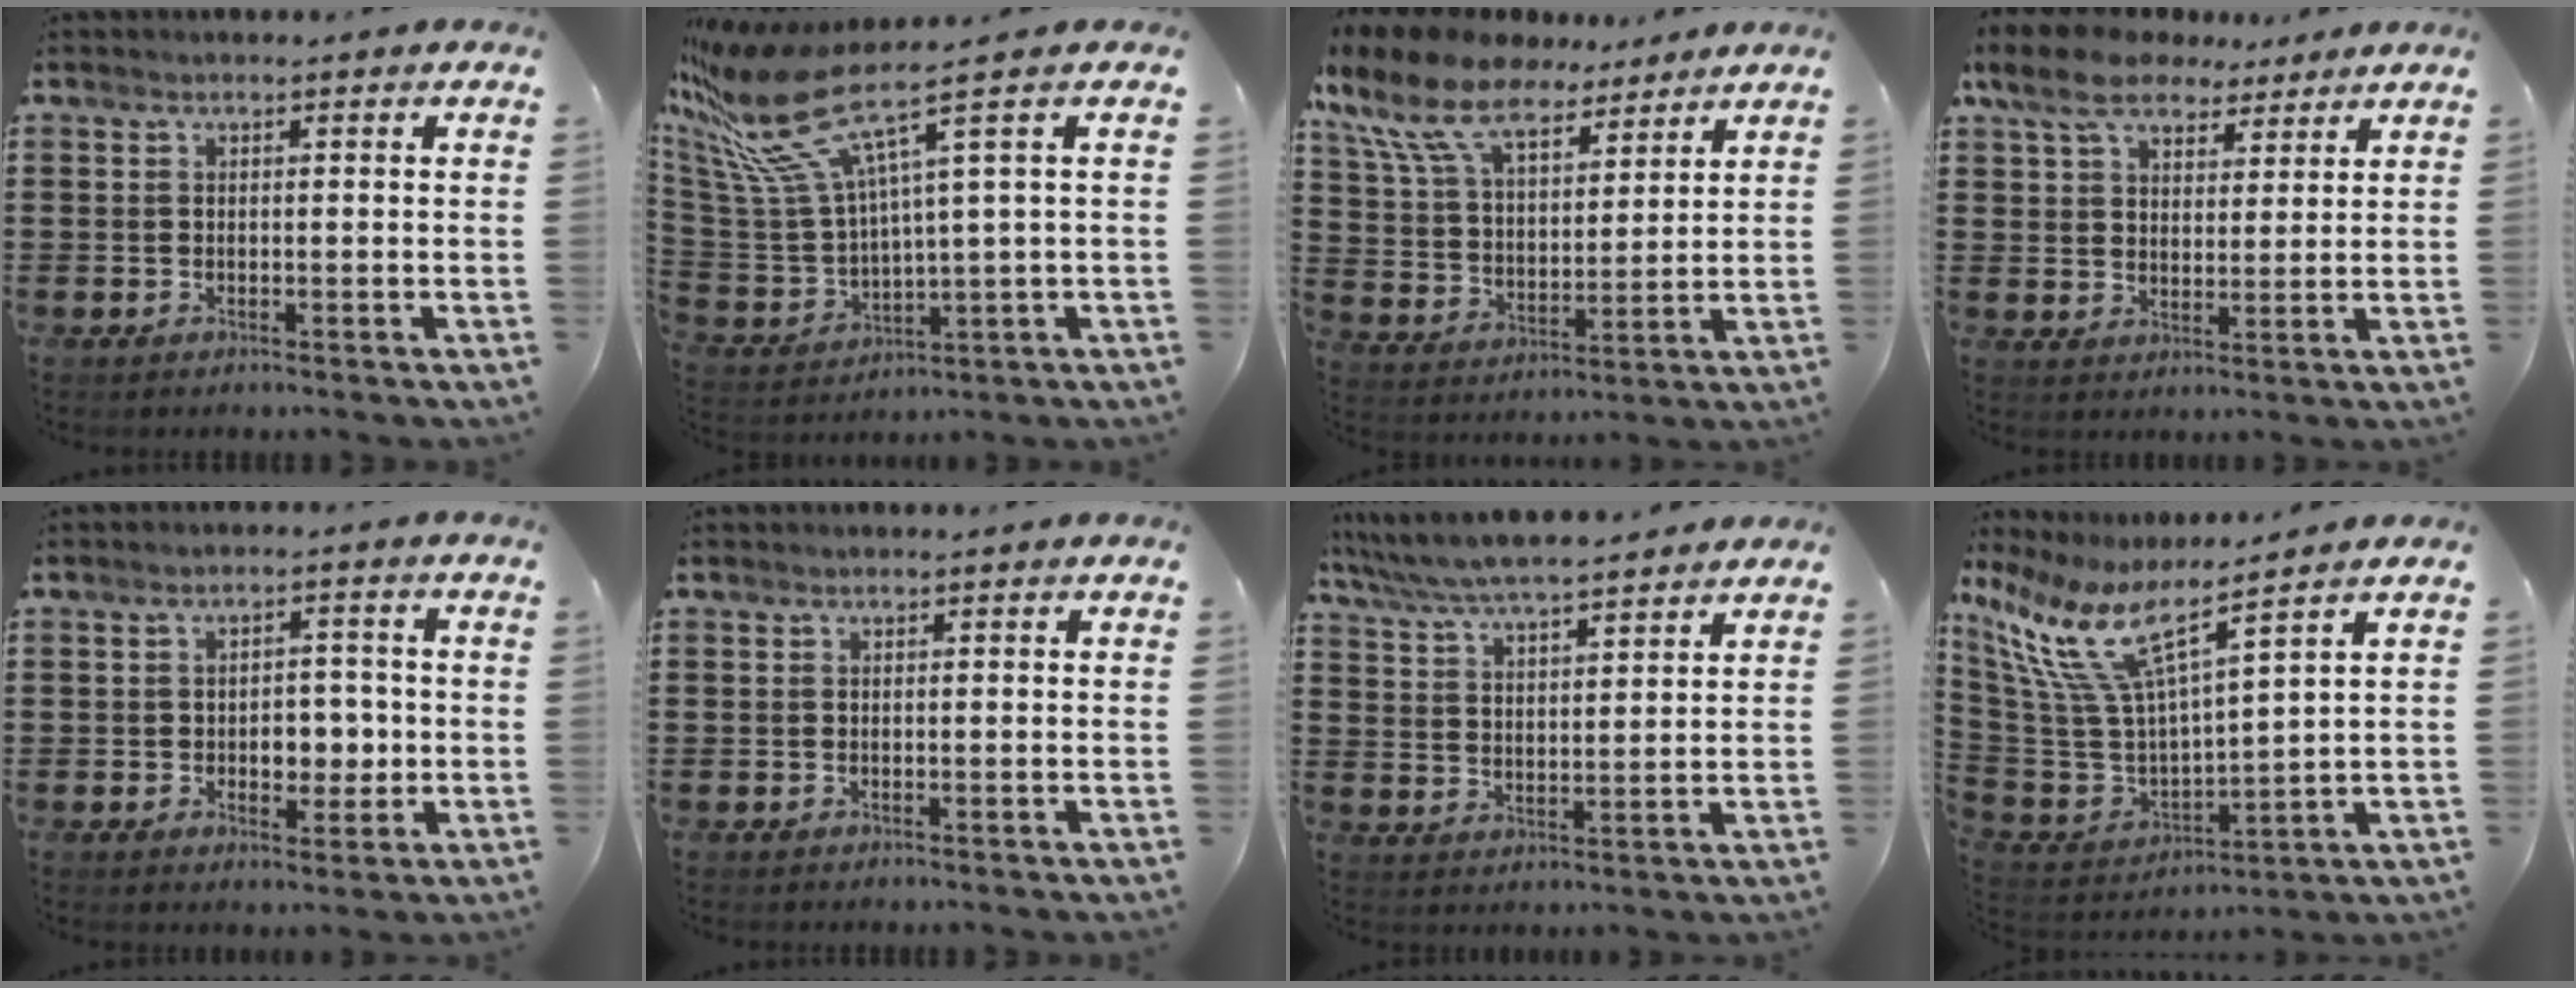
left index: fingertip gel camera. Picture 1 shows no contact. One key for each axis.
{"total": 11.8, "fx": 6.3, "fy": 3.0, "fz": 9.6, "tx": -0.250, "ty": -0.047, "tz": 0.095}
{"total": 11.9, "fx": 9.0, "fy": 4.7, "fz": 6.1, "tx": -0.160, "ty": -0.030, "tz": 0.165}
{"total": 8.4, "fx": 6.4, "fy": 4.1, "fz": 3.5, "tx": -0.078, "ty": -0.009, "tz": 0.118}
{"total": 4.9, "fx": -0.7, "fy": 3.1, "fz": 3.7, "tx": -0.058, "ty": 0.000, "tz": -0.019}
{"total": 0.0}
{"total": 6.4, "fx": 6.1, "fy": 0.3, "fz": 2.0, "tx": -0.062, "ty": -0.027, "tz": 0.107}
{"total": 11.4, "fx": 7.3, "fy": 2.1, "fz": 8.5, "tx": -0.217, "ty": -0.060, "tz": 0.120}